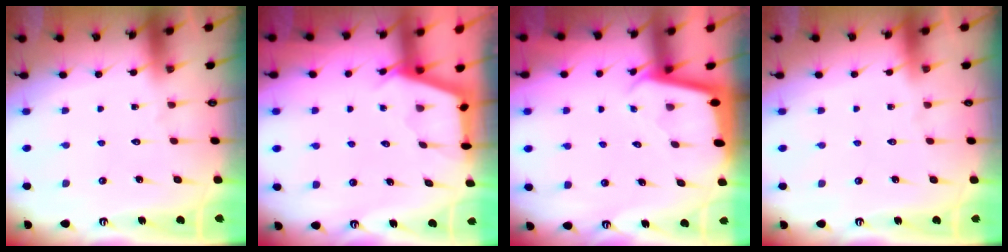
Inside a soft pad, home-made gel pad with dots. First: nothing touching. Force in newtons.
{"total": 2.8, "press": 2.8, "slide": 0.3}
{"total": 1.8, "press": 1.8, "slide": 0.1}
{"total": 0.6, "press": 0.6, "slide": 0.2}